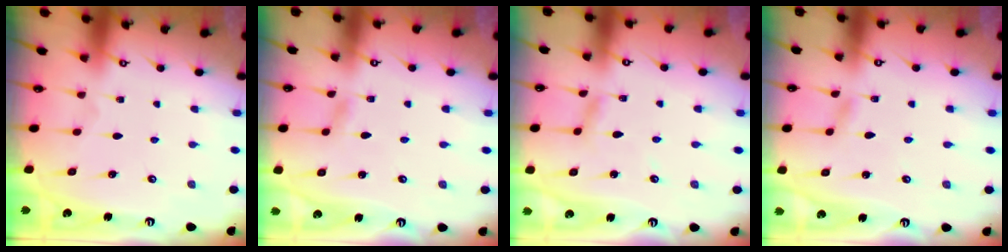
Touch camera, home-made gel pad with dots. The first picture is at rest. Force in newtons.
{"total": 2.5, "press": 2.5, "slide": 0.3}
{"total": 2.9, "press": 2.9, "slide": 0.3}
{"total": 1.3, "press": 1.3, "slide": 0.1}